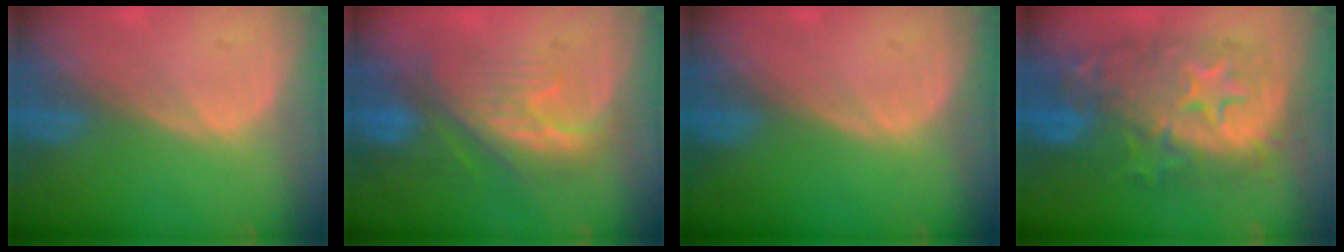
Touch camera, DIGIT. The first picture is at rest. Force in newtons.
{"total": 8.4, "press": 8.1, "slide": 2.1}
{"total": 0.0}
{"total": 12.6, "press": 12.6, "slide": 1.0}